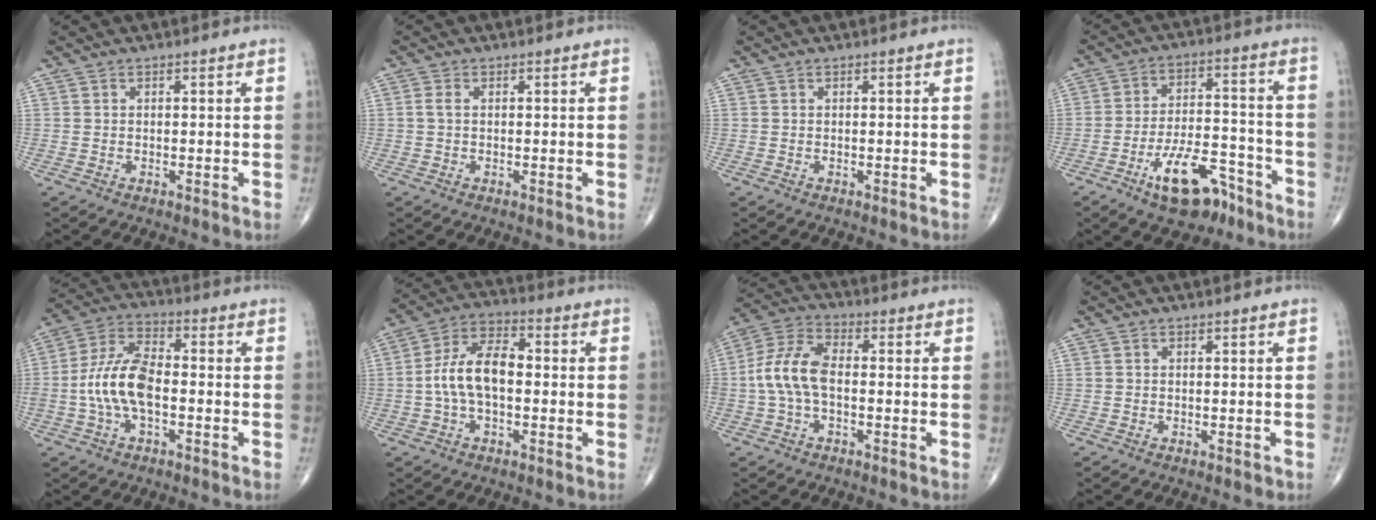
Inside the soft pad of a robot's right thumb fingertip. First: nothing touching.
{"total": 1.3, "force": [0.1, 0.7, 1.0], "torque": [-0.024, 0.002, 0.000]}
{"total": 0.0}
{"total": 12.6, "force": [-7.7, 5.7, 8.2], "torque": [-0.118, 0.059, -0.127]}
{"total": 11.3, "force": [-1.9, 5.6, 9.6], "torque": [-0.200, 0.036, -0.042]}
{"total": 10.6, "force": [-0.7, 5.7, 8.9], "torque": [-0.171, 0.034, -0.021]}
{"total": 10.0, "force": [-0.9, 5.5, 8.3], "torque": [-0.179, 0.033, -0.025]}
{"total": 0.5, "force": [-0.3, 0.3, 0.3], "torque": [-0.003, 0.000, -0.004]}